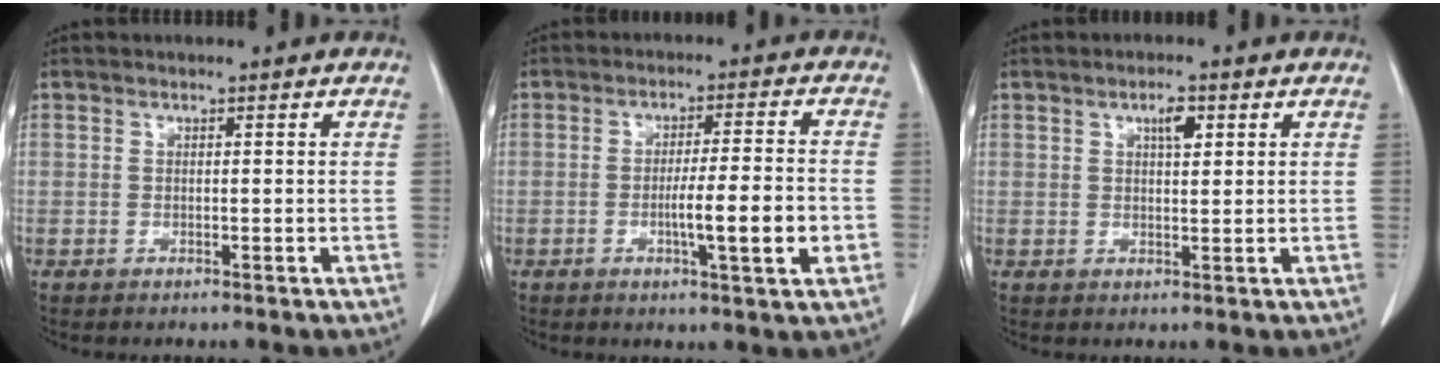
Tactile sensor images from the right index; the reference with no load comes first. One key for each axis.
{"total": 8.7, "fx": -2.3, "fy": 0.3, "fz": 8.3, "tx": -0.128, "ty": -0.002, "tz": -0.036}
{"total": 2.9, "fx": 1.3, "fy": 0.9, "fz": 2.4, "tx": -0.040, "ty": 0.001, "tz": 0.023}